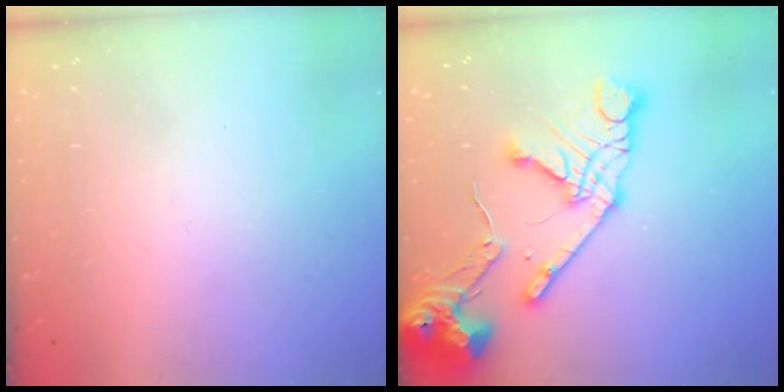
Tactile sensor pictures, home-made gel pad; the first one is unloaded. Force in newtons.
{"total": 18.1, "press": 18.0, "slide": 2.2}